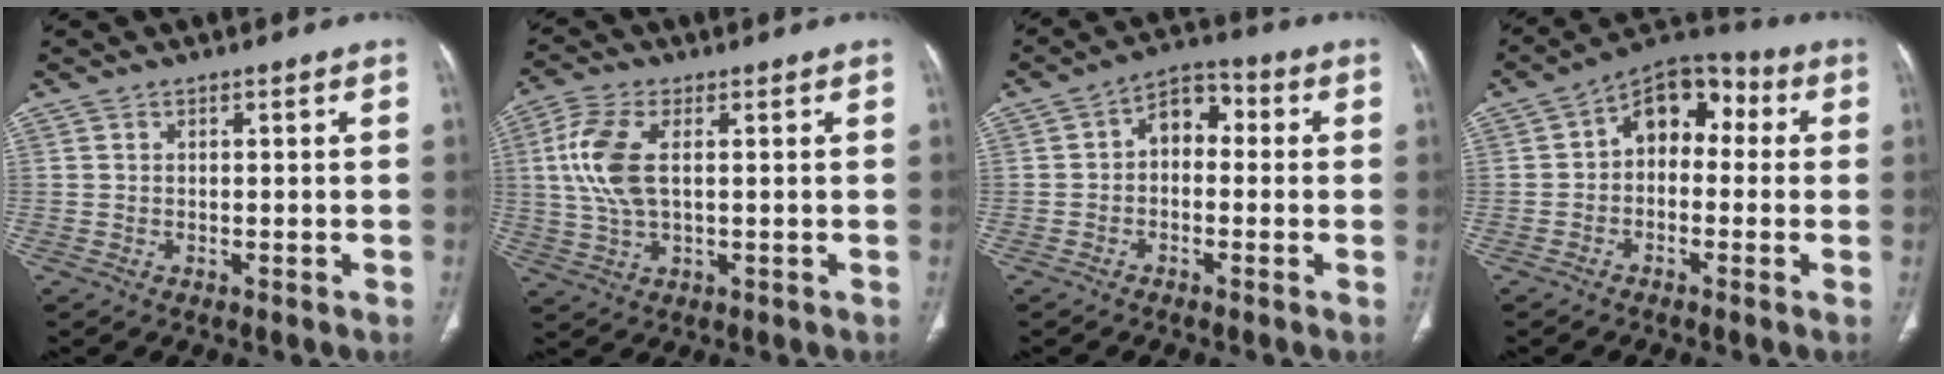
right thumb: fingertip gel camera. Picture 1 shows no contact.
{"total": 9.5, "force": [1.5, 4.7, 8.1], "torque": [-0.191, 0.005, 0.031]}
{"total": 6.7, "force": [-0.1, 4.7, 4.8], "torque": [-0.050, 0.031, -0.017]}
{"total": 10.2, "force": [0.5, 7.2, 7.2], "torque": [-0.068, 0.039, -0.013]}